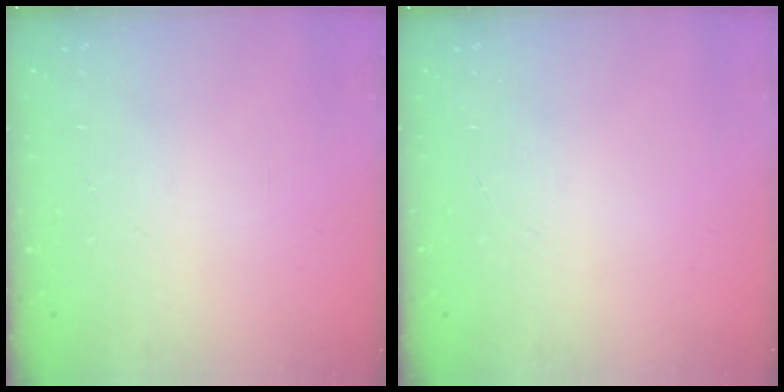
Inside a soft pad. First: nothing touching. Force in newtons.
{"total": 0.0}